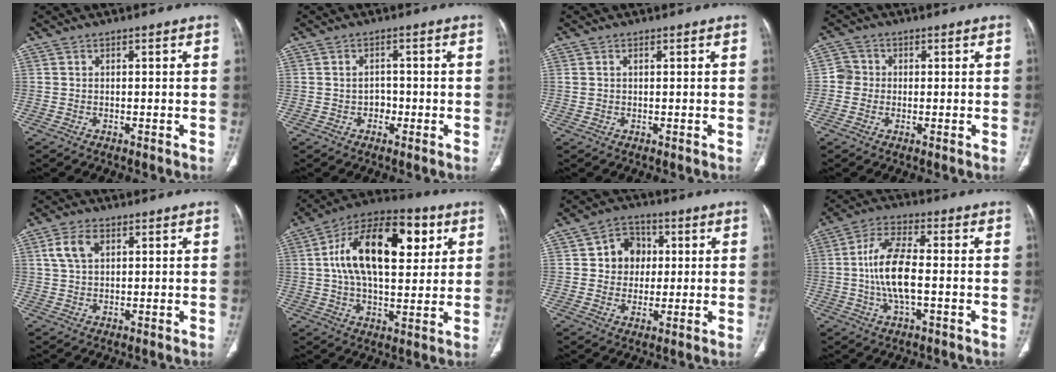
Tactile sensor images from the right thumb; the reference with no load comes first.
{"total": 2.4, "force": [-0.7, 2.0, 1.1], "torque": [-0.005, 0.008, -0.014]}
{"total": 1.2, "force": [0.4, 0.7, 0.8], "torque": [-0.024, 0.008, 0.016]}
{"total": 3.2, "force": [-0.2, 3.1, 0.7], "torque": [0.007, 0.008, -0.011]}
{"total": 5.4, "force": [2.1, 3.3, 3.8], "torque": [-0.075, 0.004, 0.042]}
{"total": 22.2, "force": [5.9, 11.4, 18.1], "torque": [-0.276, 0.007, 0.086]}
{"total": 8.4, "force": [1.5, 7.3, 4.0], "torque": [-0.018, 0.002, 0.022]}
{"total": 11.0, "force": [-0.9, 4.4, 10.0], "torque": [-0.208, 0.014, -0.020]}